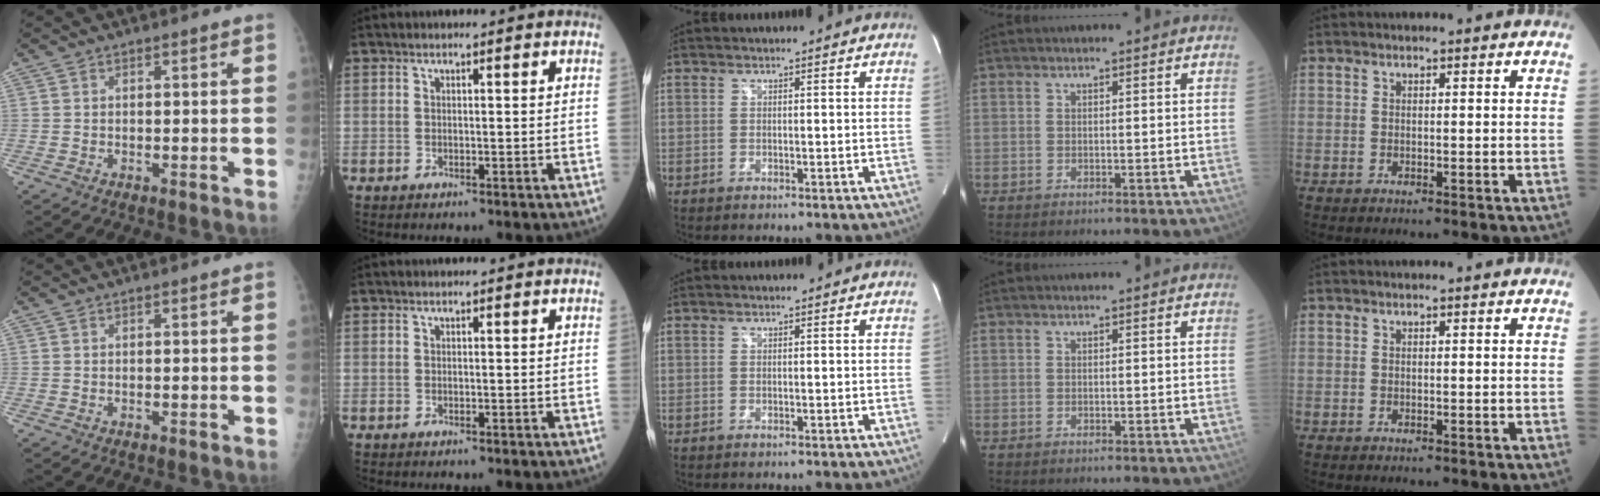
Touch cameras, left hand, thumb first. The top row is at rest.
{}